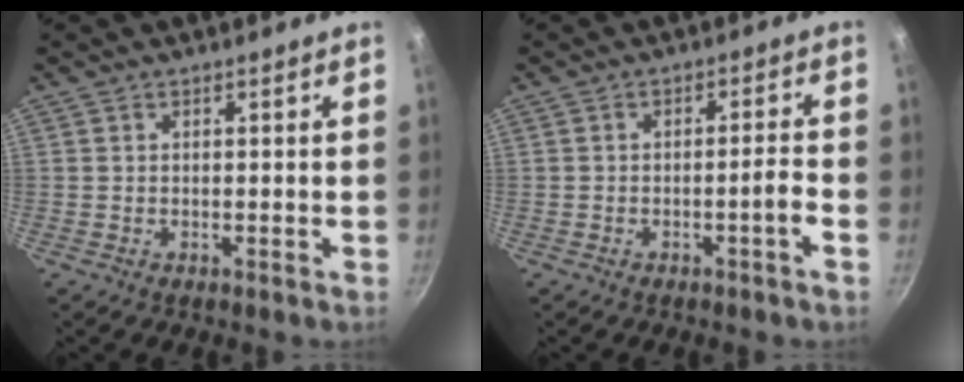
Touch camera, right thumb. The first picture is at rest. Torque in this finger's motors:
{"motor_torque": [2.52, 2.49, 0.94, -0.68, 0.14]}